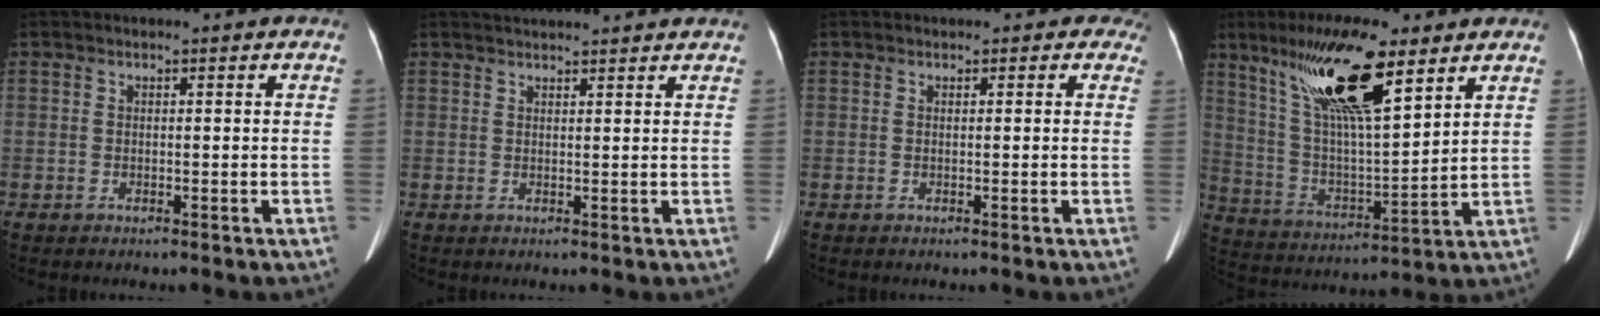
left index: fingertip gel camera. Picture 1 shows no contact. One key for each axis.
{"total": 7.5, "fx": 7.1, "fy": 0.3, "fz": 2.4, "tx": -0.033, "ty": 0.034, "tz": 0.087}
{"total": 1.3, "fx": 0.8, "fy": 1.0, "fz": 0.3, "tx": 0.007, "ty": -0.002, "tz": -0.003}
{"total": 17.5, "fx": 10.5, "fy": 2.9, "fz": 13.6, "tx": -0.260, "ty": 0.012, "tz": 0.195}